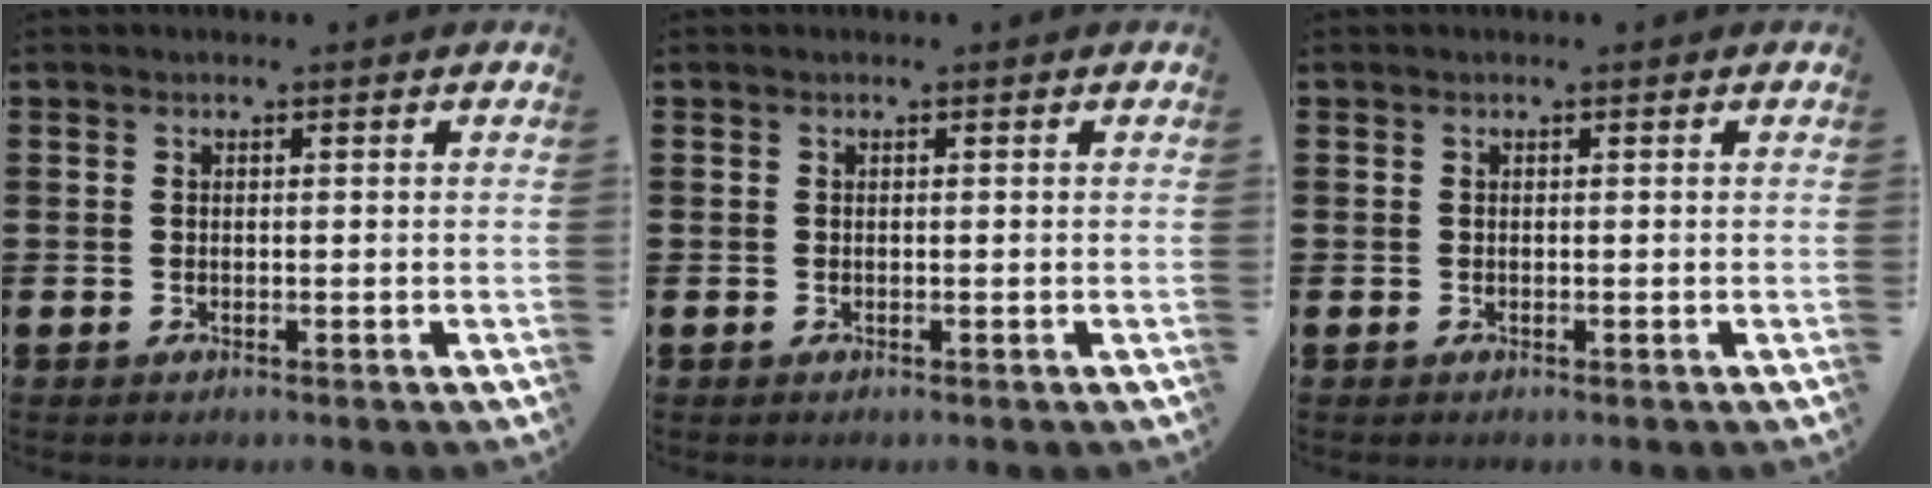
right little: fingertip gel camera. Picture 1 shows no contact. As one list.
[{"total": 0.0}, {"total": 0.0}]